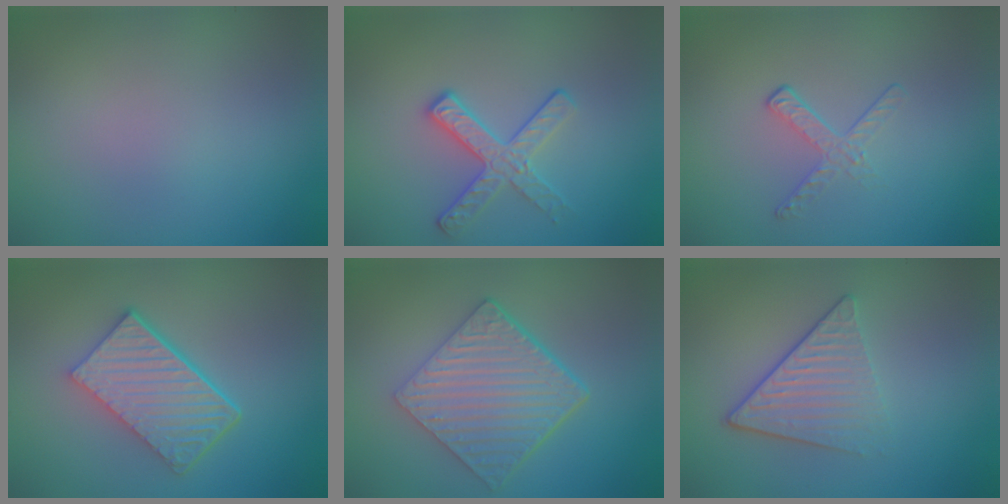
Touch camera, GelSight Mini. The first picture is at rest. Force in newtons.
{"total": 2.8, "press": 2.7, "slide": 0.7}
{"total": 1.7, "press": 0.7, "slide": 1.5}
{"total": 5.8, "press": 4.3, "slide": 4.0}
{"total": 6.7, "press": 4.5, "slide": 4.9}
{"total": 3.8, "press": 3.0, "slide": 2.4}